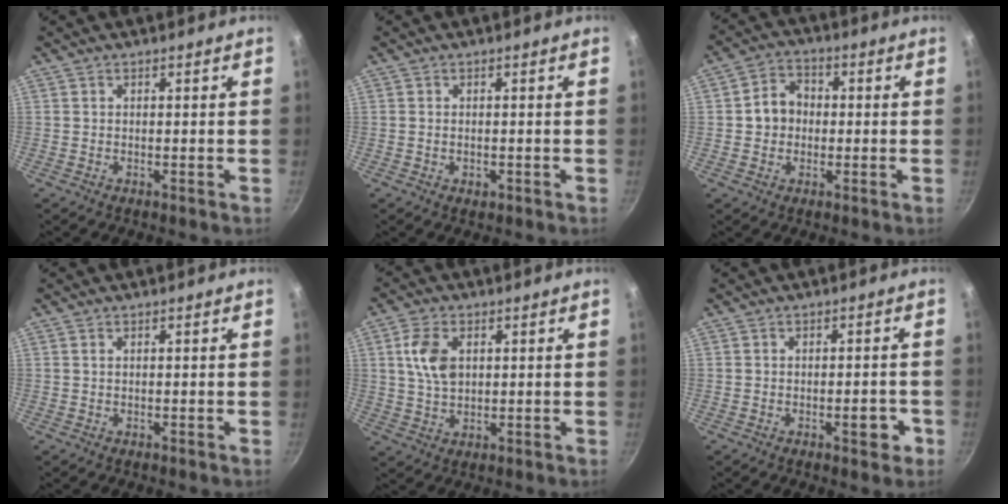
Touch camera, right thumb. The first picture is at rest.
{"total": 1.3, "force": [-0.3, 0.9, 0.9], "torque": [-0.013, 0.000, -0.004]}
{"total": 6.8, "force": [0.0, 5.8, 3.5], "torque": [-0.027, 0.015, -0.012]}
{"total": 0.0}
{"total": 7.6, "force": [1.9, 4.8, 5.5], "torque": [-0.097, -0.003, 0.035]}
{"total": 4.1, "force": [-1.6, 1.8, 3.3], "torque": [-0.021, 0.017, -0.020]}